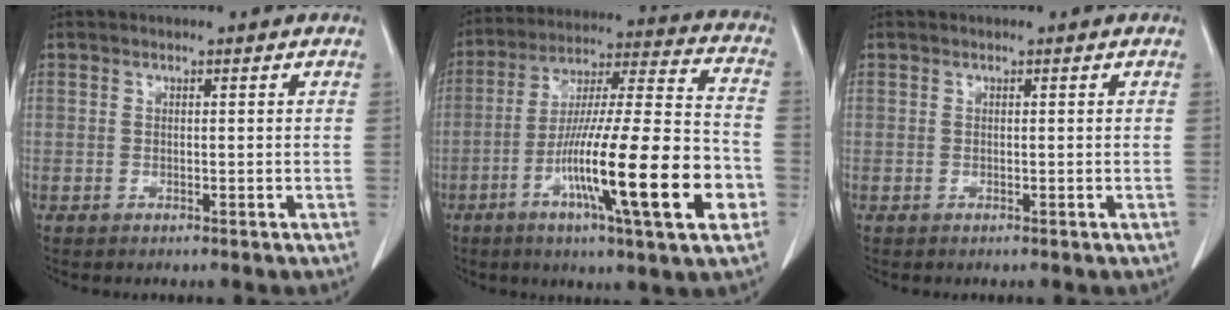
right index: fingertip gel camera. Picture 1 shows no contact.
{"total": 22.6, "force": [-7.7, 1.3, 21.2], "torque": [-0.336, -0.018, -0.128]}
{"total": 0.0}